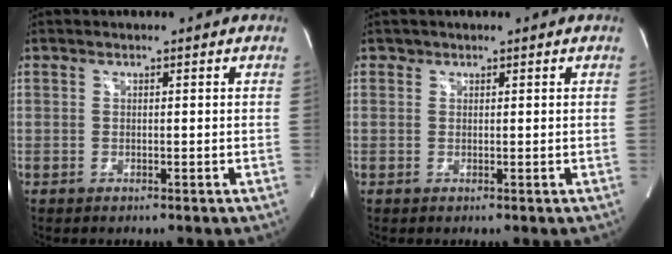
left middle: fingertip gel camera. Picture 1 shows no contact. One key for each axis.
{"total": 0.6, "fx": 0.5, "fy": 0.3, "fz": 0.0, "tx": 0.001, "ty": -0.003, "tz": 0.007}